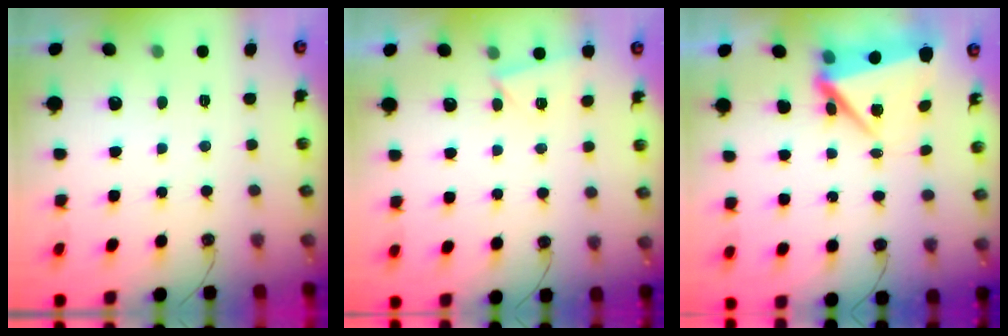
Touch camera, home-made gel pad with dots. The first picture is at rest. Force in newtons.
{"total": 4.1, "press": 3.3, "slide": 2.5}
{"total": 7.1, "press": 7.0, "slide": 0.9}